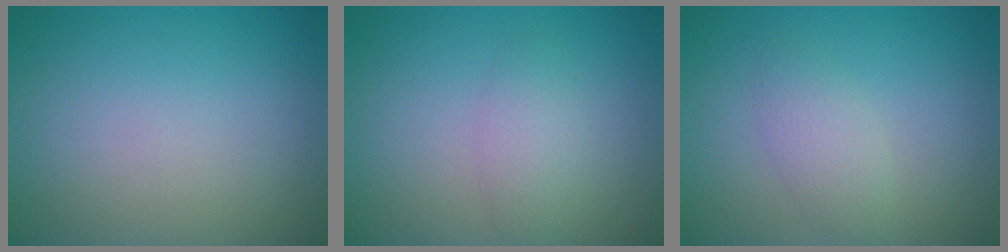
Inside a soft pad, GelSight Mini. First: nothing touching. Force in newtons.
{"total": 2.3, "press": 2.3, "slide": 0.0}
{"total": 2.1, "press": 2.1, "slide": 0.1}